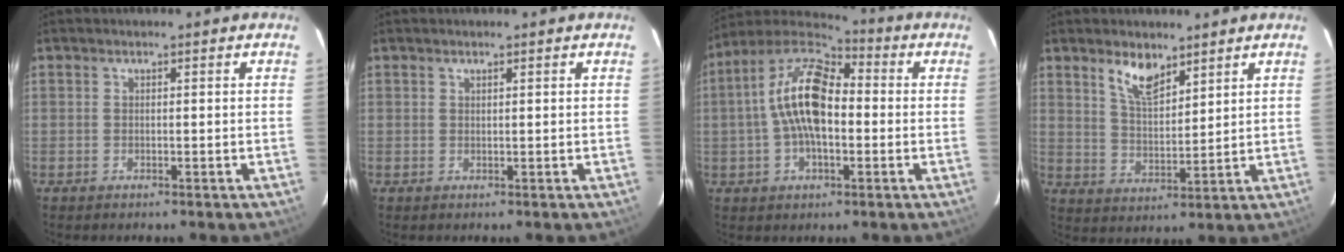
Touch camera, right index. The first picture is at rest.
{"total": 0.5, "force": [0.4, 0.0, 0.3], "torque": [-0.004, 0.001, 0.009]}
{"total": 14.4, "force": [-0.3, 7.0, 12.5], "torque": [-0.242, 0.019, -0.014]}
{"total": 7.0, "force": [4.9, 2.7, 4.2], "torque": [-0.074, 0.002, 0.095]}